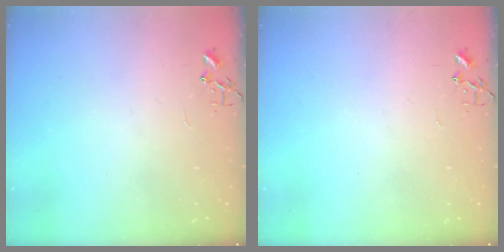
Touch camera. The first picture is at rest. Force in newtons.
{"total": 0.0}